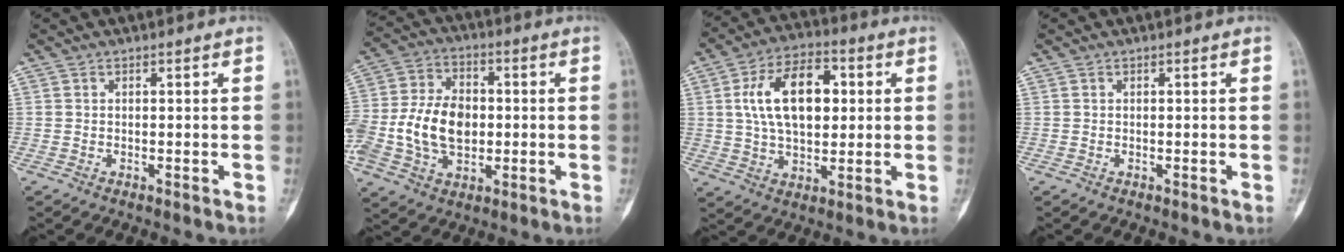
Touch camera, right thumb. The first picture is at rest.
{"total": 16.6, "force": [-1.9, 11.6, 11.7], "torque": [-0.227, 0.019, -0.029]}
{"total": 15.5, "force": [2.6, 9.2, 12.2], "torque": [-0.186, 0.012, 0.042]}
{"total": 0.0}